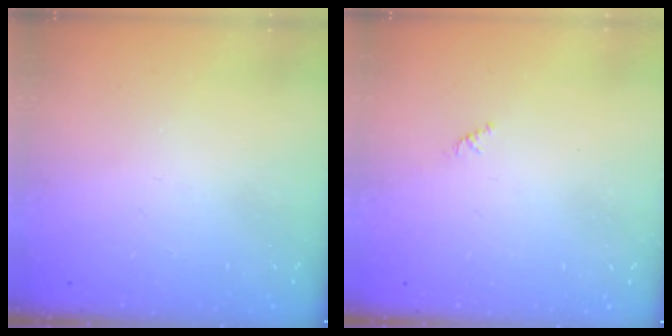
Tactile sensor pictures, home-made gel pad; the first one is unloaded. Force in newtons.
{"total": 0.8, "press": 0.7, "slide": 0.4}